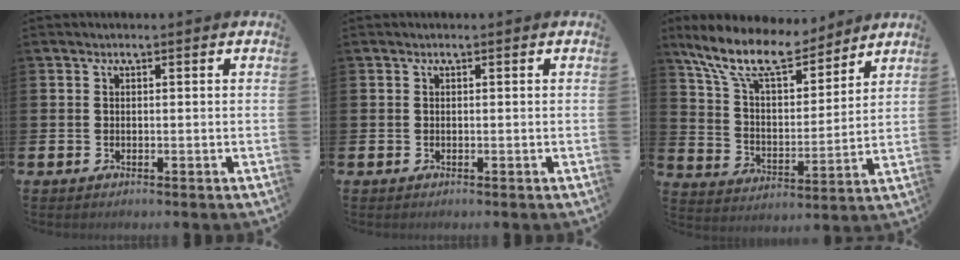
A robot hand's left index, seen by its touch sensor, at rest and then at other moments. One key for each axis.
{"total": 0.0}
{"total": 11.6, "fx": 9.8, "fy": 3.5, "fz": 5.0, "tx": -0.133, "ty": -0.054, "tz": 0.174}